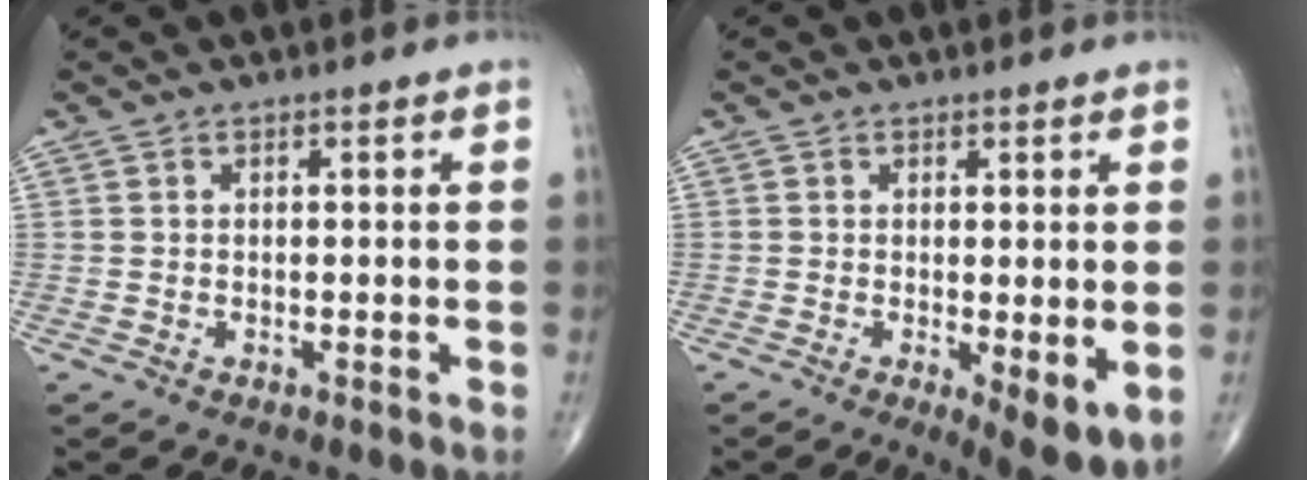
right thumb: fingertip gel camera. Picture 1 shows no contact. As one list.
[{"total": 6.7, "force": [-1.1, 2.2, 6.2], "torque": [-0.090, -0.022, -0.014]}]